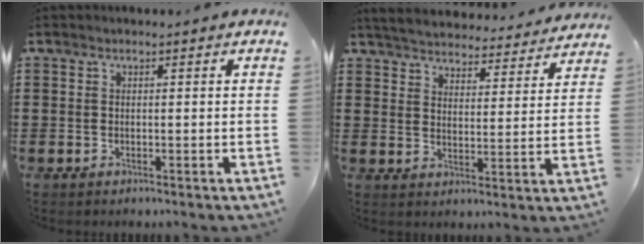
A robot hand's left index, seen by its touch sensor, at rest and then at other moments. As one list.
[{"total": 4.6, "force": [4.6, 0.0, 0.1], "torque": [-0.028, -0.034, 0.076]}]